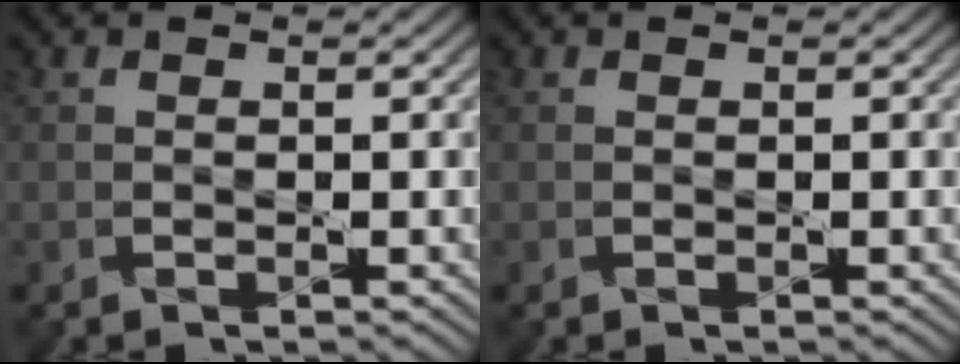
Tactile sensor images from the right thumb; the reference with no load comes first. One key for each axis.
{"total": 0.0}